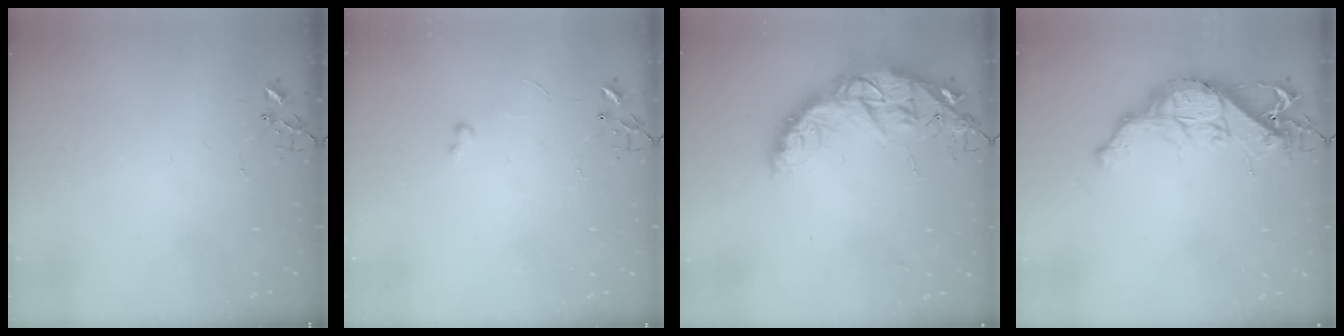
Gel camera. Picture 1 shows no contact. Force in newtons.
{"total": 2.6, "press": 2.6, "slide": 0.4}
{"total": 17.5, "press": 17.4, "slide": 1.4}
{"total": 14.9, "press": 14.8, "slide": 1.0}